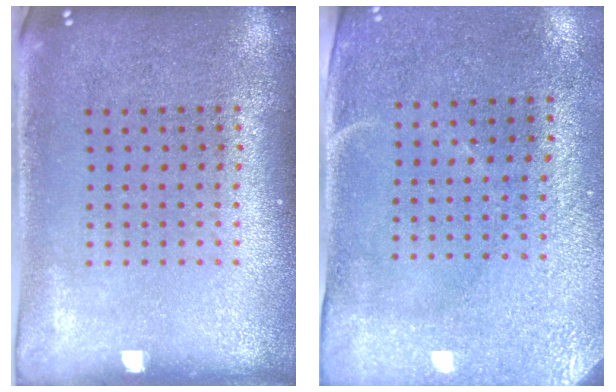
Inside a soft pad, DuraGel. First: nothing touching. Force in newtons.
{"total": 2.9, "press": 2.5, "slide": 1.6}